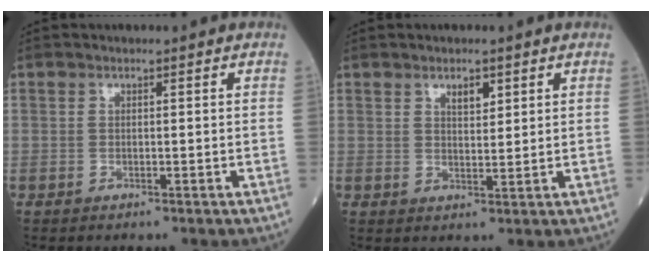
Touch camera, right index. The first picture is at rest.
{"total": 2.5, "force": [1.5, 0.9, 1.7], "torque": [-0.030, -0.003, 0.026]}